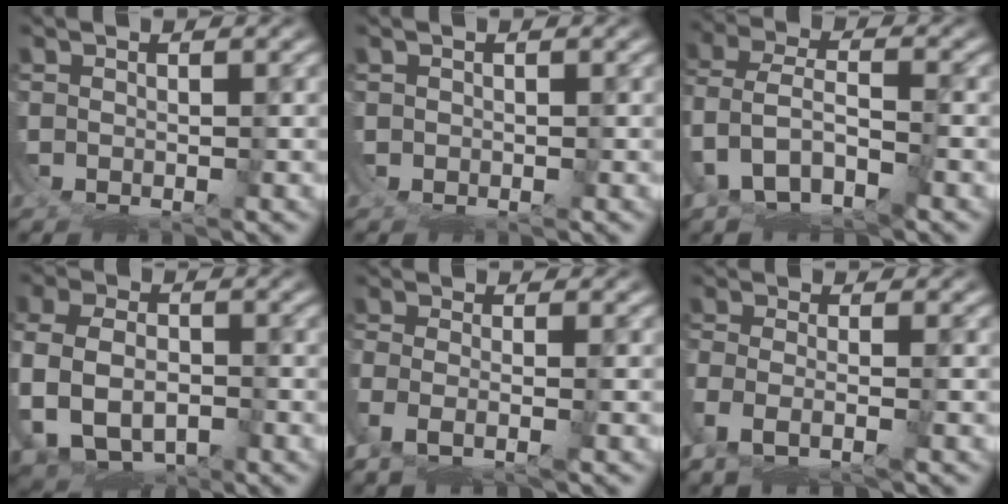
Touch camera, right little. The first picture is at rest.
{"total": 0.8, "force": [0.4, -0.1, -0.7], "torque": [0.007, -0.007, 0.008]}
{"total": 8.9, "force": [-2.9, 7.4, 4.0], "torque": [-0.129, -0.039, -0.039]}
{"total": 6.0, "force": [0.0, 5.1, 3.1], "torque": [-0.095, -0.024, 0.013]}
{"total": 2.5, "force": [-1.1, 0.1, 2.3], "torque": [-0.053, -0.015, -0.008]}
{"total": 3.0, "force": [-1.3, 0.7, 2.6], "torque": [-0.061, -0.017, -0.011]}